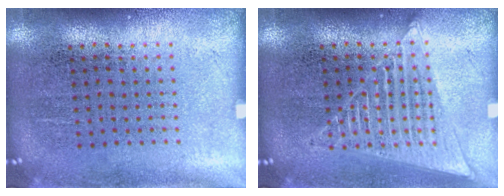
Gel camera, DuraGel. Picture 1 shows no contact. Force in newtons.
{"total": 2.6, "press": 2.5, "slide": 0.3}